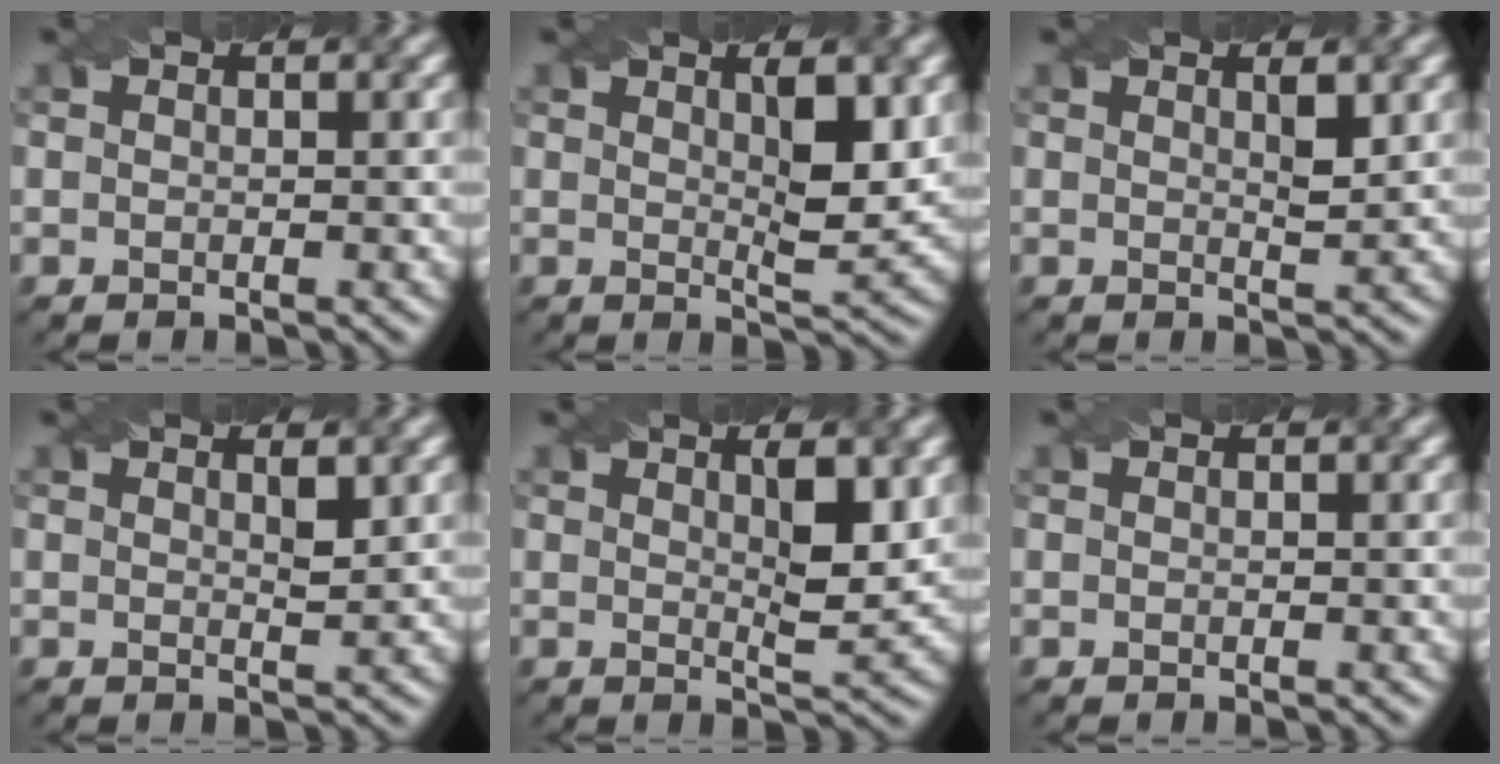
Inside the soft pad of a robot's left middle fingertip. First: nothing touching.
{"total": 4.3, "force": [1.4, 0.9, 3.9], "torque": [-0.060, -0.010, 0.026]}
{"total": 1.6, "force": [0.7, 0.3, 1.4], "torque": [-0.021, -0.003, 0.012]}
{"total": 1.2, "force": [0.7, 0.2, 1.0], "torque": [-0.015, -0.003, 0.011]}
{"total": 3.6, "force": [1.3, 0.7, 3.3], "torque": [-0.051, -0.010, 0.023]}
{"total": 0.0}